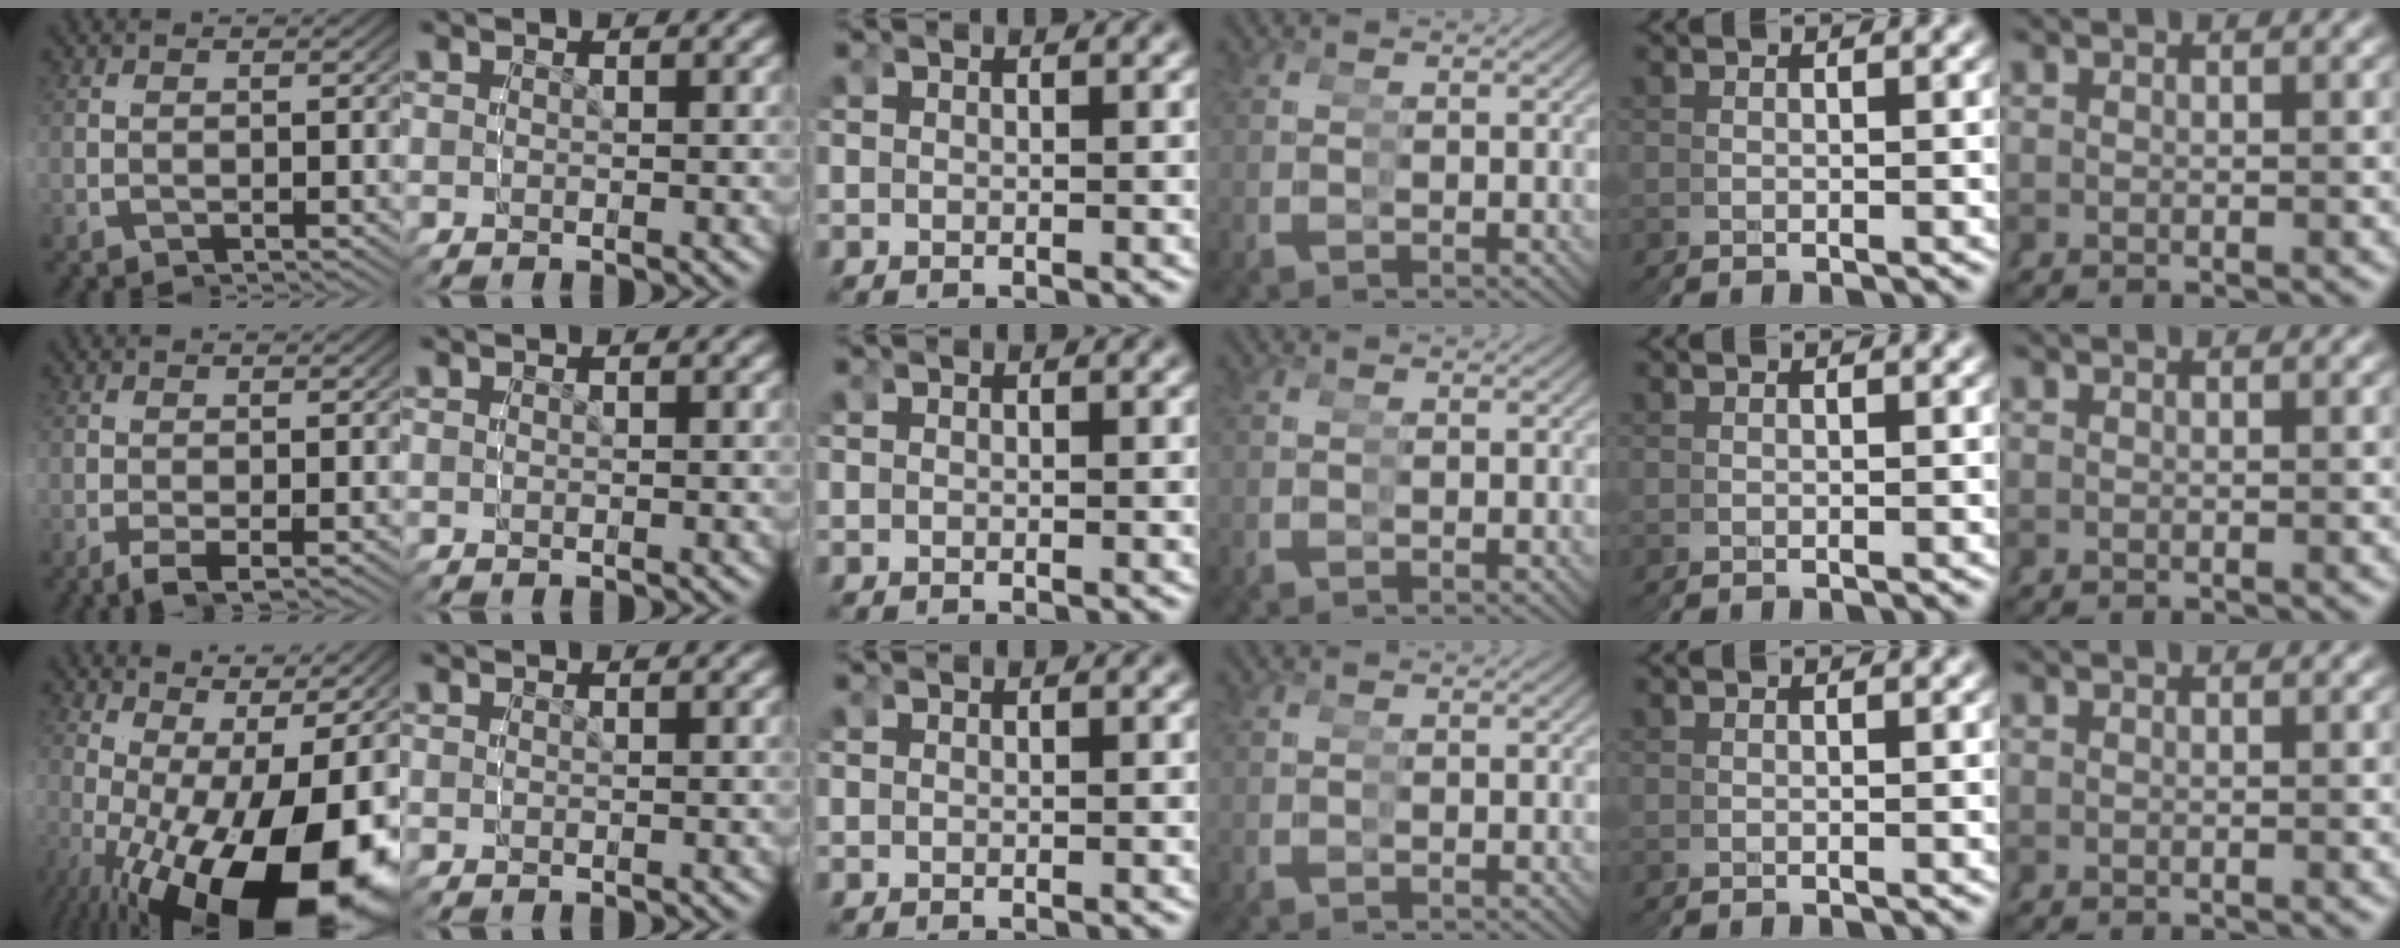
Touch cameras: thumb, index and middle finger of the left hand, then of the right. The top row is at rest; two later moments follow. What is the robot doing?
{"motion": "grasp_and_lifting", "object": "condiment"}